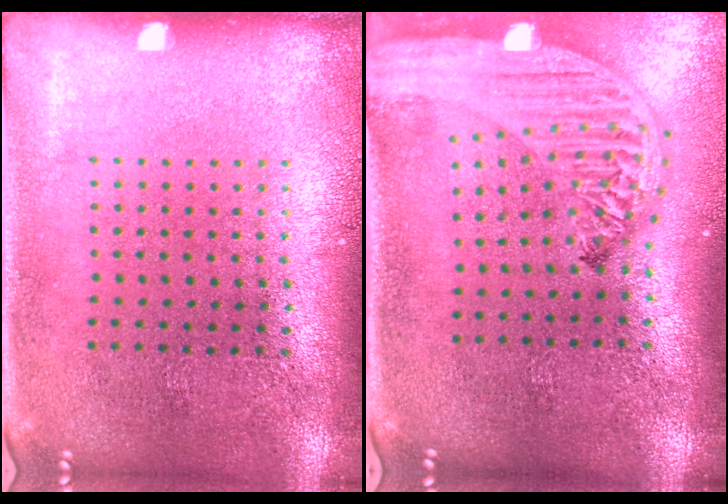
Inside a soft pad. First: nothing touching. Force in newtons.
{"total": 3.1, "press": 2.4, "slide": 1.9}